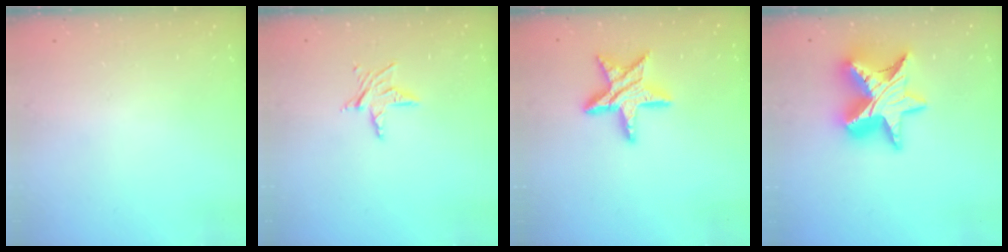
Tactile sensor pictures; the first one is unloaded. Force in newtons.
{"total": 5.5, "press": 5.5, "slide": 0.5}
{"total": 15.2, "press": 15.1, "slide": 1.3}
{"total": 16.2, "press": 16.1, "slide": 1.7}